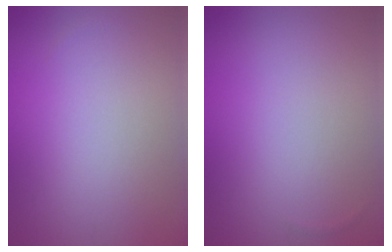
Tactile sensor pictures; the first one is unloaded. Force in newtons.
{"total": 0.0}